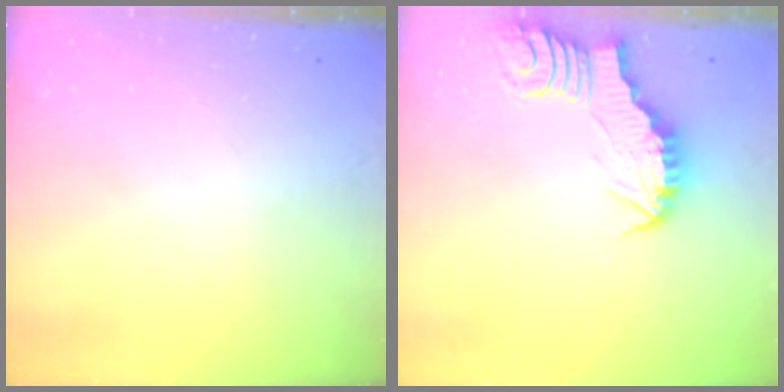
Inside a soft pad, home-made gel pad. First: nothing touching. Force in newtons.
{"total": 2.9, "press": 2.9, "slide": 0.3}